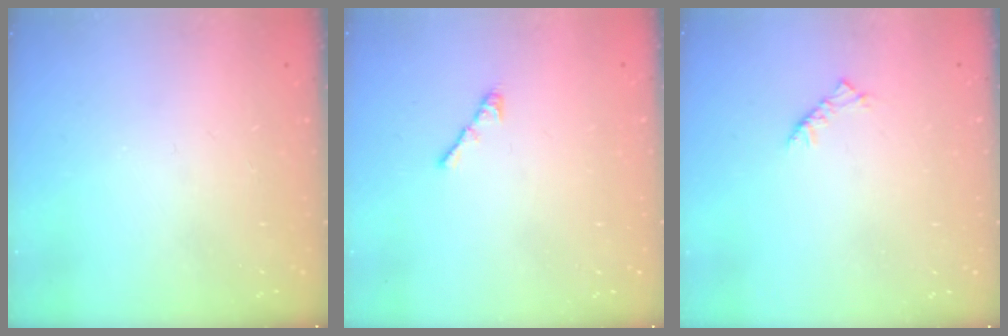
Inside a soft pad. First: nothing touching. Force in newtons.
{"total": 3.0, "press": 2.9, "slide": 0.8}
{"total": 2.5, "press": 2.4, "slide": 0.7}